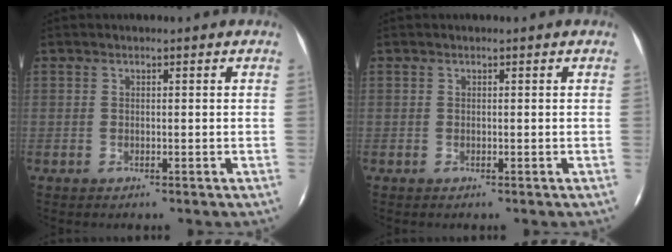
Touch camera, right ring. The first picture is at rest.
{"total": 0.0}